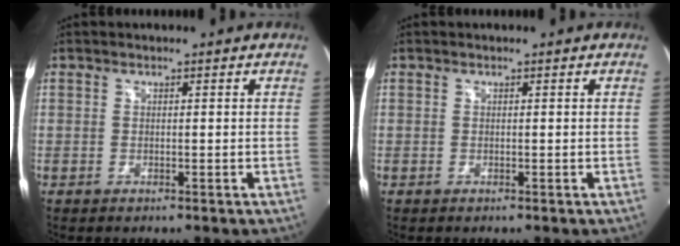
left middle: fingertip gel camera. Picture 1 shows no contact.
{"total": 0.0}